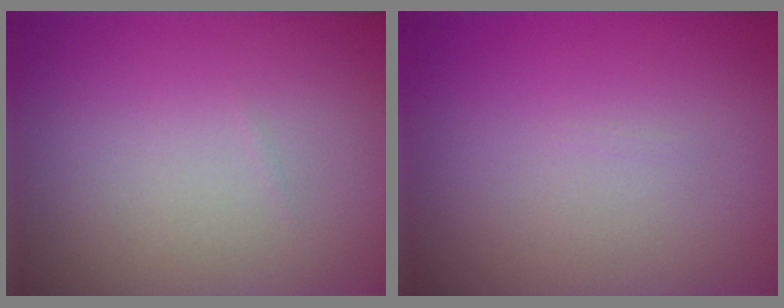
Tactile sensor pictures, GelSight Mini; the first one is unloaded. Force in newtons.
{"total": 0.0}